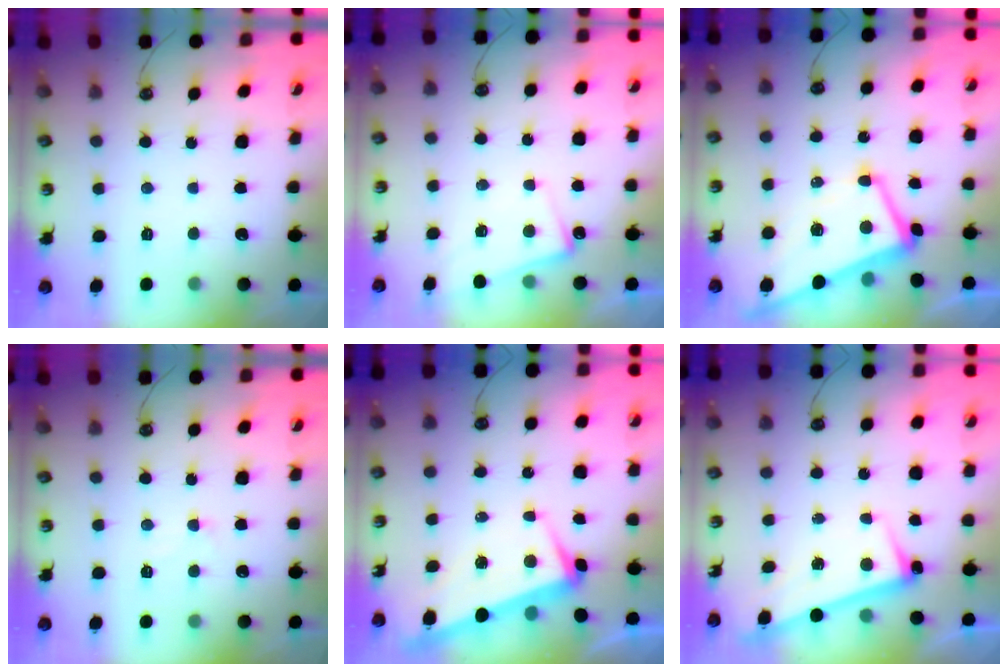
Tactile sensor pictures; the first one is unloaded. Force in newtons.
{"total": 4.2, "press": 4.1, "slide": 0.3}
{"total": 2.0, "press": 1.7, "slide": 1.1}
{"total": 1.9, "press": 1.9, "slide": 0.4}
{"total": 2.0, "press": 1.8, "slide": 1.0}
{"total": 2.8, "press": 2.7, "slide": 0.8}